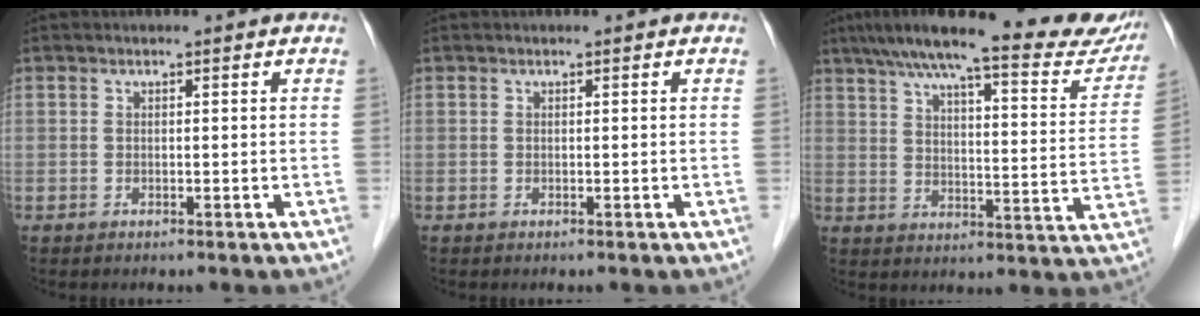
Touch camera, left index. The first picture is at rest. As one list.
[{"total": 0.0}, {"total": 23.1, "force": [19.5, 3.4, 12.1], "torque": [-0.171, -0.013, 0.243]}]